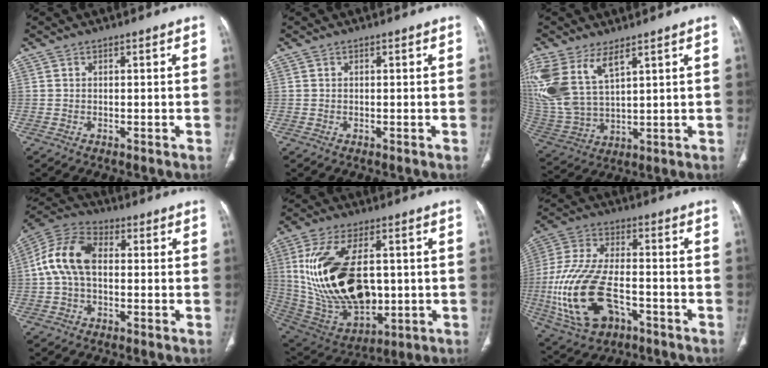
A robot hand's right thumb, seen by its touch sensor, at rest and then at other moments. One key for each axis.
{"total": 0.0}
{"total": 15.2, "fx": 7.7, "fy": 7.1, "fz": 11.0, "tx": -0.252, "ty": -0.026, "tz": 0.173}
{"total": 11.6, "fx": 0.5, "fy": 7.3, "fz": 8.9, "tx": -0.180, "ty": 0.032, "tz": -0.001}
{"total": 24.1, "fx": 1.8, "fy": 13.4, "fz": 20.0, "tx": -0.377, "ty": -0.018, "tz": 0.054}
{"total": 19.6, "fx": -5.9, "fy": 10.8, "fz": 15.2, "tx": -0.331, "ty": 0.017, "tz": -0.098}